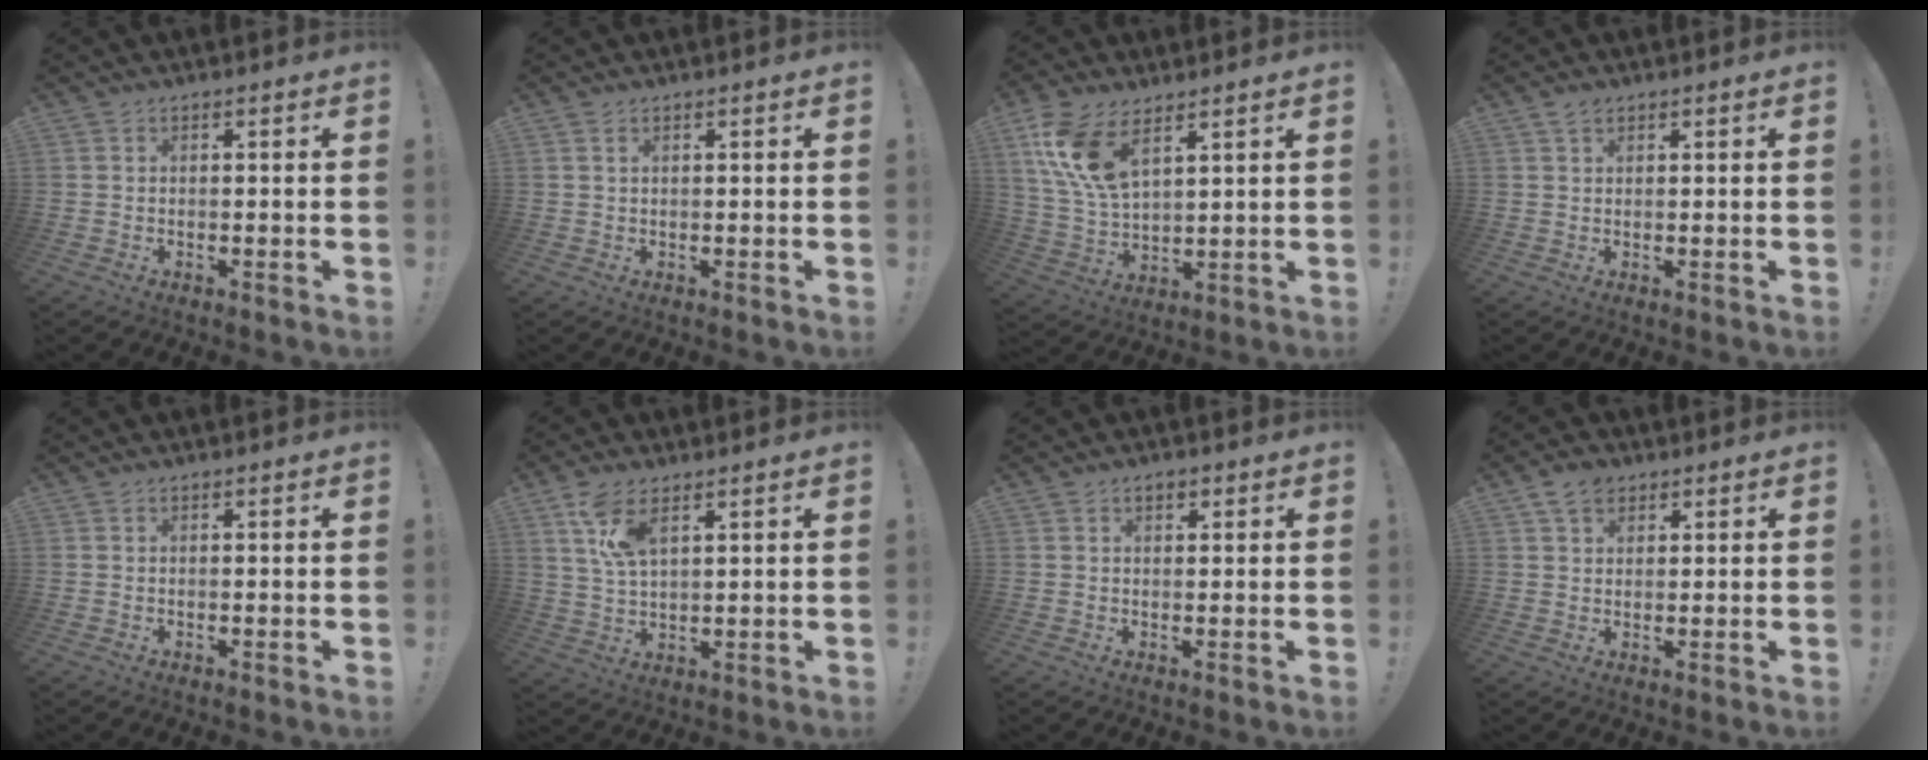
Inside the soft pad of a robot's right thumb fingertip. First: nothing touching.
{"total": 1.2, "force": [0.6, 0.5, 0.9], "torque": [-0.017, 0.001, 0.010]}
{"total": 13.4, "force": [7.5, 6.4, 9.1], "torque": [-0.201, -0.028, 0.140]}
{"total": 1.9, "force": [1.3, 1.0, 0.9], "torque": [-0.016, -0.001, 0.025]}
{"total": 0.0}
{"total": 8.4, "force": [4.7, 3.5, 6.1], "torque": [-0.123, -0.014, 0.085]}
{"total": 1.9, "force": [1.0, 1.2, 1.1], "torque": [-0.012, -0.002, 0.015]}
{"total": 5.2, "force": [2.9, 3.5, 2.4], "torque": [-0.036, -0.005, 0.054]}